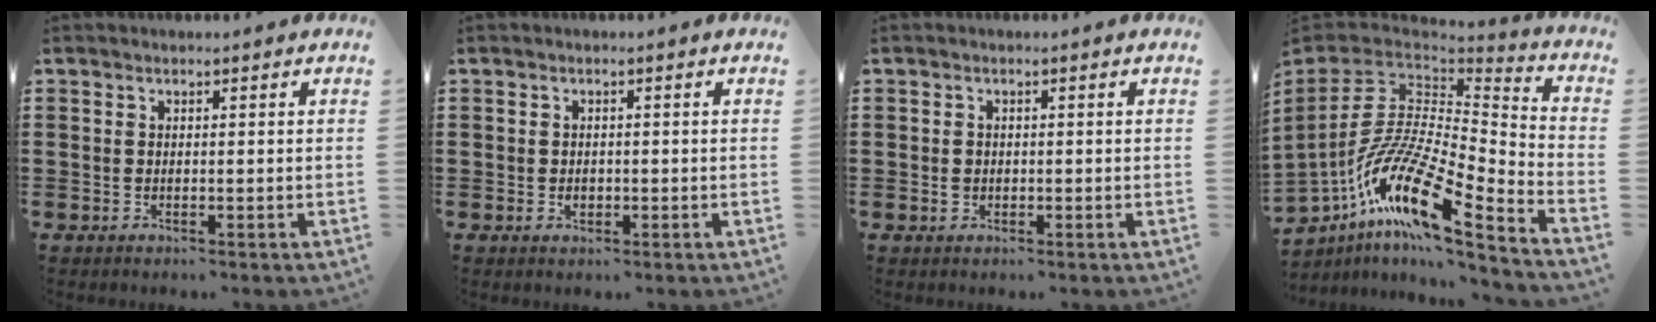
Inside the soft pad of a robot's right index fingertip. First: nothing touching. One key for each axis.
{"total": 1.1, "fx": -0.2, "fy": 0.8, "fz": 0.7, "tx": -0.015, "ty": 0.004, "tz": -0.005}
{"total": 1.2, "fx": -0.1, "fy": 1.0, "fz": 0.5, "tx": -0.014, "ty": 0.006, "tz": -0.004}
{"total": 15.8, "fx": -8.2, "fy": 4.2, "fz": 12.8, "tx": -0.288, "ty": -0.016, "tz": -0.168}